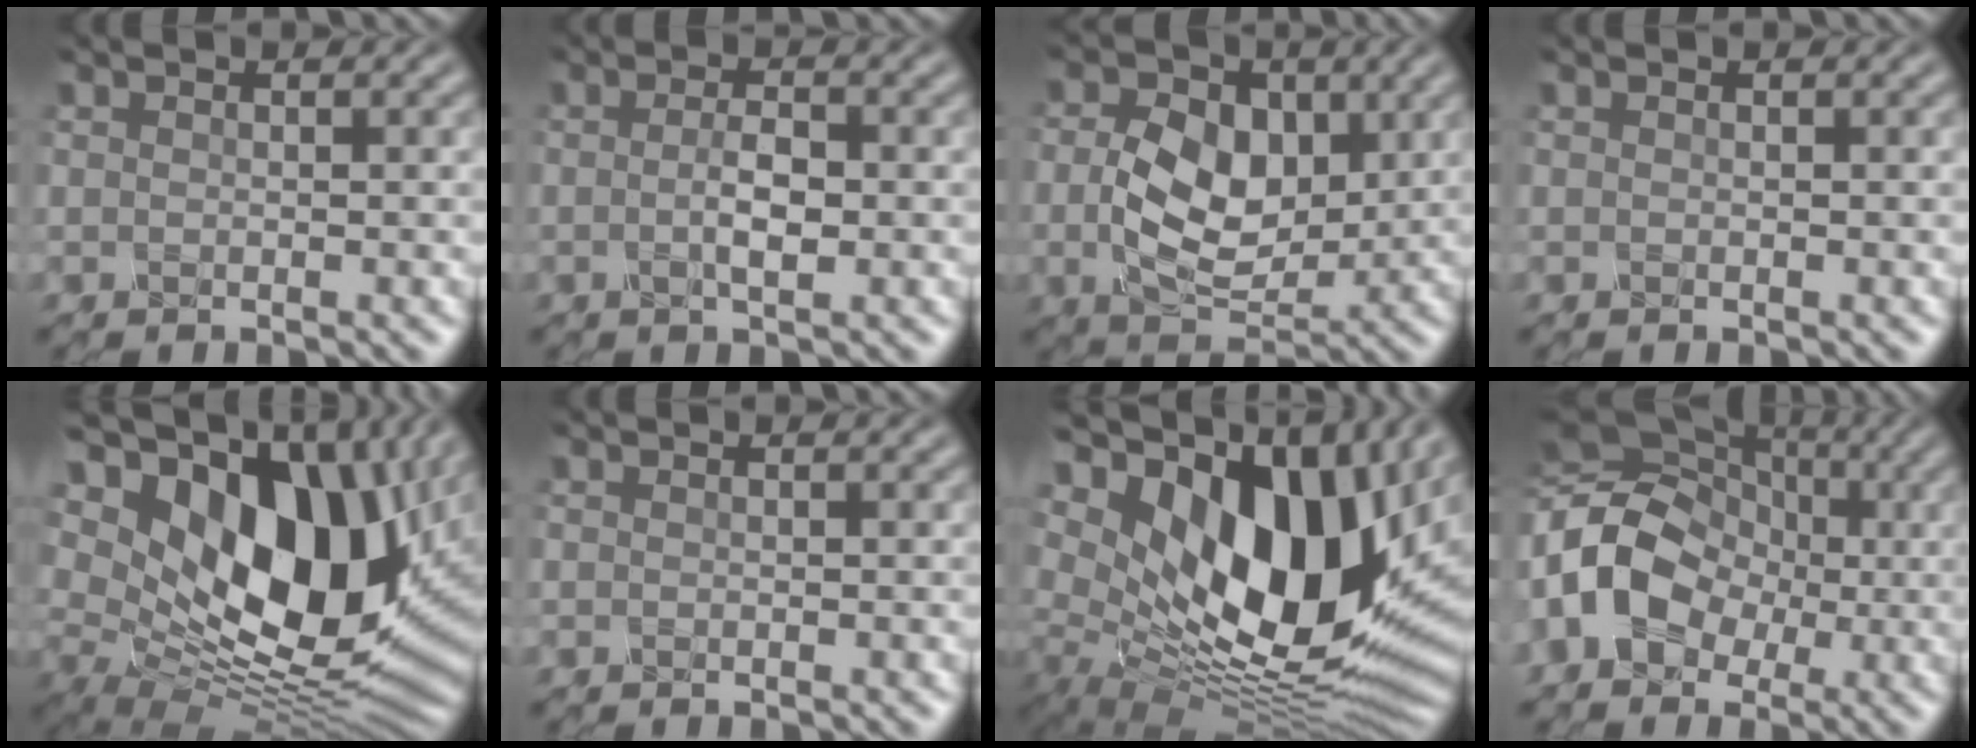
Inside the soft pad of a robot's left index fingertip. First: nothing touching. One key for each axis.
{"total": 2.2, "fx": -0.5, "fy": 0.7, "fz": 2.0, "tx": -0.041, "ty": -0.003, "tz": -0.010}
{"total": 7.3, "fx": 0.3, "fy": 4.8, "fz": 5.4, "tx": -0.100, "ty": -0.004, "tz": 0.004}
{"total": 0.0}
{"total": 18.9, "fx": 6.1, "fy": 11.3, "fz": 13.9, "tx": -0.253, "ty": -0.005, "tz": 0.134}
{"total": 0.0}
{"total": 18.7, "fx": 5.9, "fy": 10.6, "fz": 14.2, "tx": -0.248, "ty": 0.003, "tz": 0.117}
{"total": 12.8, "fx": -1.5, "fy": 10.2, "fz": 7.5, "tx": -0.142, "ty": 0.005, "tz": -0.060}